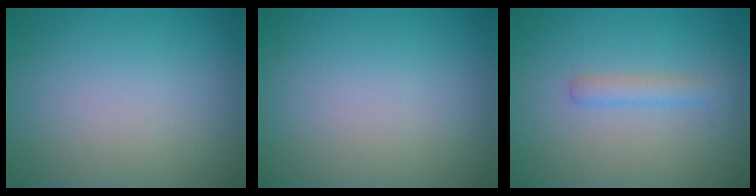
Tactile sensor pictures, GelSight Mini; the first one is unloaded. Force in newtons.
{"total": 0.0}
{"total": 1.7, "press": 1.7, "slide": 0.1}